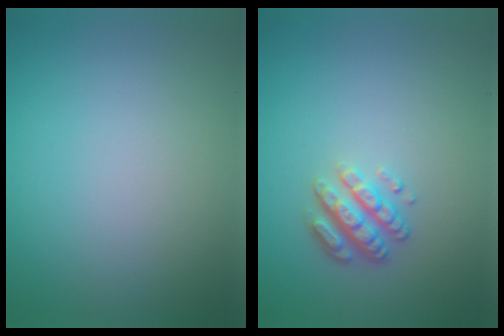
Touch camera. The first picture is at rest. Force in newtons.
{"total": 3.4, "press": 2.6, "slide": 2.2}